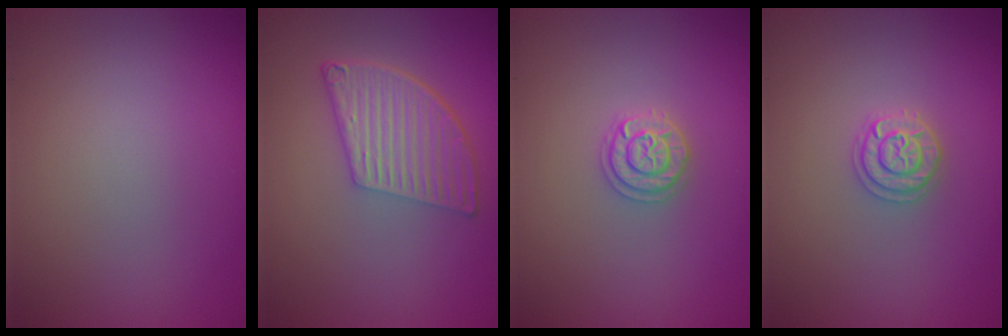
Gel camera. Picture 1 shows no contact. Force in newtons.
{"total": 5.7, "press": 4.0, "slide": 4.0}
{"total": 2.0, "press": 1.9, "slide": 0.3}
{"total": 2.0, "press": 1.9, "slide": 0.3}